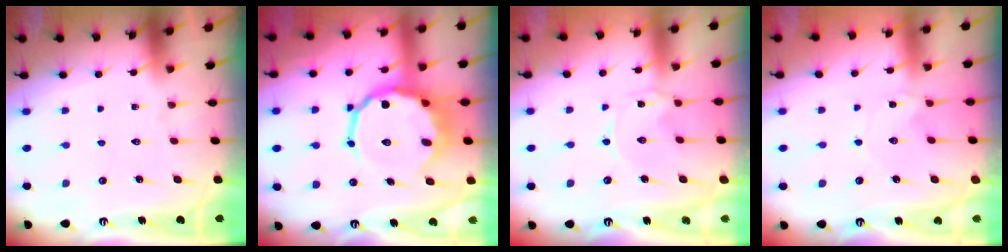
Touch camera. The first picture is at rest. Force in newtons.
{"total": 13.1, "press": 12.7, "slide": 3.5}
{"total": 0.0}
{"total": 0.9, "press": 0.9, "slide": 0.1}